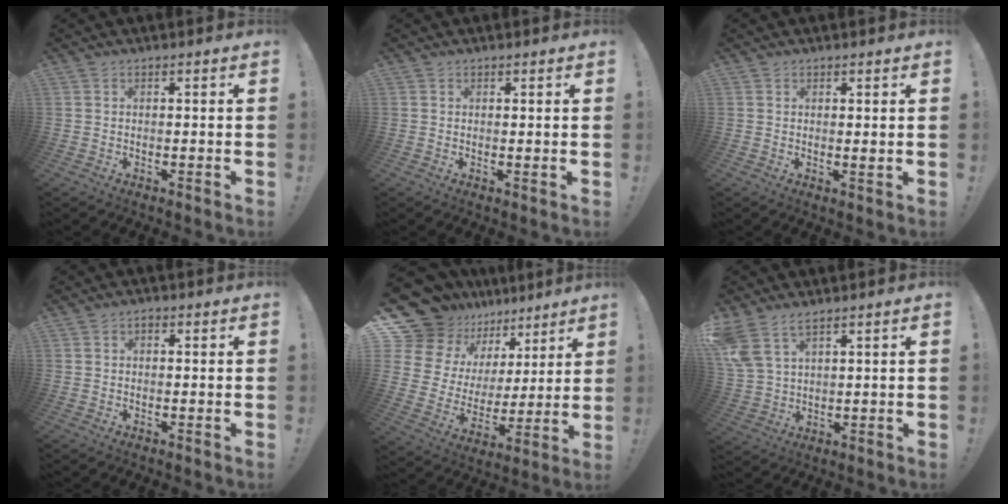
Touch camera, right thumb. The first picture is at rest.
{"total": 0.6, "force": [0.5, 0.2, 0.3], "torque": [0.009, -0.005, 0.006]}
{"total": 1.2, "force": [0.6, 0.4, 0.9], "torque": [-0.004, -0.006, 0.008]}
{"total": 0.9, "force": [-0.2, 0.7, 0.5], "torque": [-0.013, 0.005, -0.003]}
{"total": 14.5, "force": [11.3, 8.4, 3.6], "torque": [-0.078, -0.095, 0.225]}
{"total": 7.5, "force": [5.4, 3.4, 4.0], "torque": [-0.087, -0.021, 0.108]}